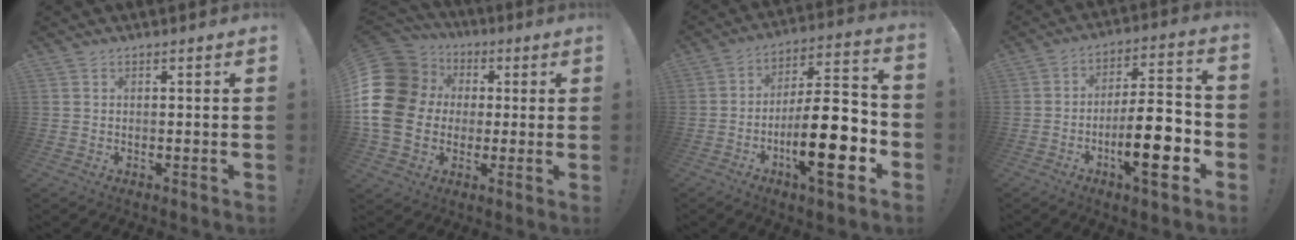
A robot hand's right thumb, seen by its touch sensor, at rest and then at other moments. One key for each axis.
{"total": 20.5, "fx": 0.7, "fy": 16.9, "fz": 11.5, "tx": -0.223, "ty": 0.009, "tz": 0.033}
{"total": 21.2, "fx": -7.2, "fy": 6.3, "fz": 18.9, "tx": -0.298, "ty": 0.034, "tz": -0.114}
{"total": 17.3, "fx": -6.1, "fy": 5.0, "fz": 15.4, "tx": -0.238, "ty": 0.023, "tz": -0.101}